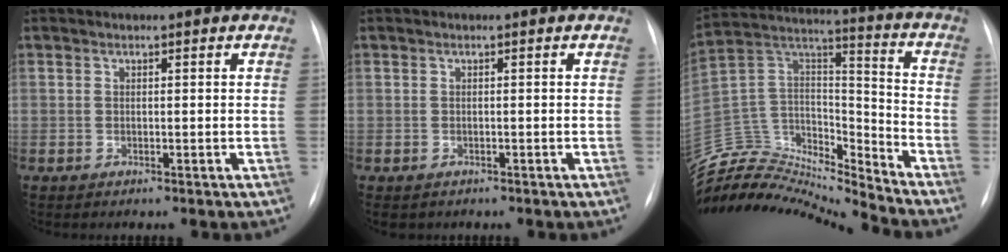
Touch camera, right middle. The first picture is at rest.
{"total": 1.9, "force": [-1.4, 1.2, 0.4], "torque": [-0.006, 0.000, -0.014]}
{"total": 22.1, "force": [-21.5, 2.2, 4.6], "torque": [-0.100, 0.059, -0.370]}